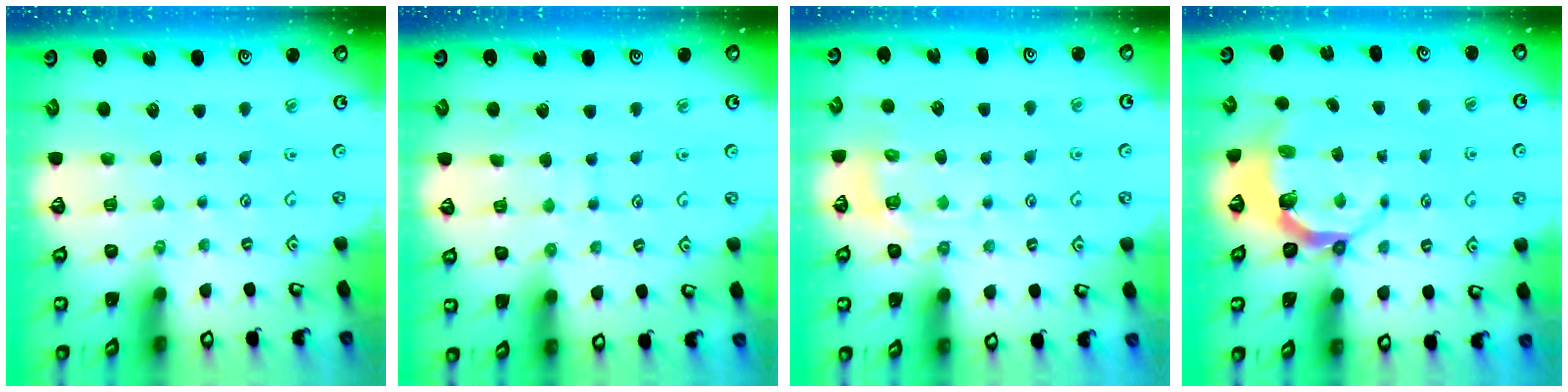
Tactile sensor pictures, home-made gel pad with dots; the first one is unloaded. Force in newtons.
{"total": 5.1, "press": 5.1, "slide": 0.4}
{"total": 6.2, "press": 6.1, "slide": 1.3}
{"total": 5.6, "press": 4.1, "slide": 3.8}